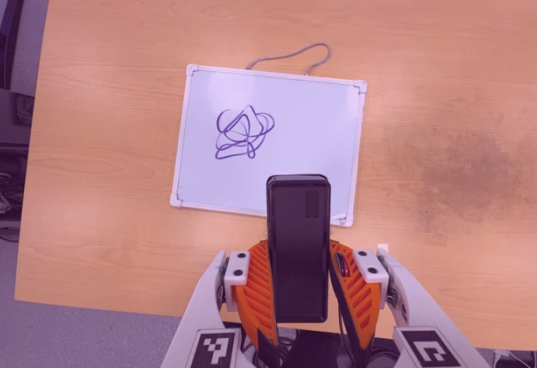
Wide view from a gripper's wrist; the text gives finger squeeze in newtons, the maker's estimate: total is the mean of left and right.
{"total": 3.7, "left": 2.5, "right": 4.9}